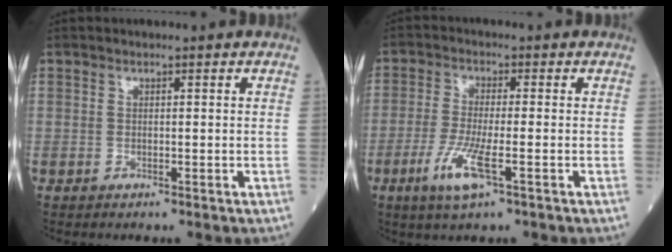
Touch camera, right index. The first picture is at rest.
{"total": 6.6, "force": [-2.9, 0.6, 5.9], "torque": [-0.127, -0.014, -0.054]}